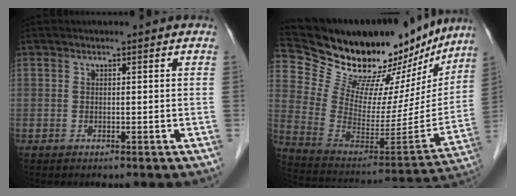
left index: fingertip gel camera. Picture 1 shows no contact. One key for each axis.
{"total": 26.9, "fx": 23.0, "fy": 9.3, "fz": 10.3, "tx": -0.165, "ty": -0.021, "tz": 0.340}